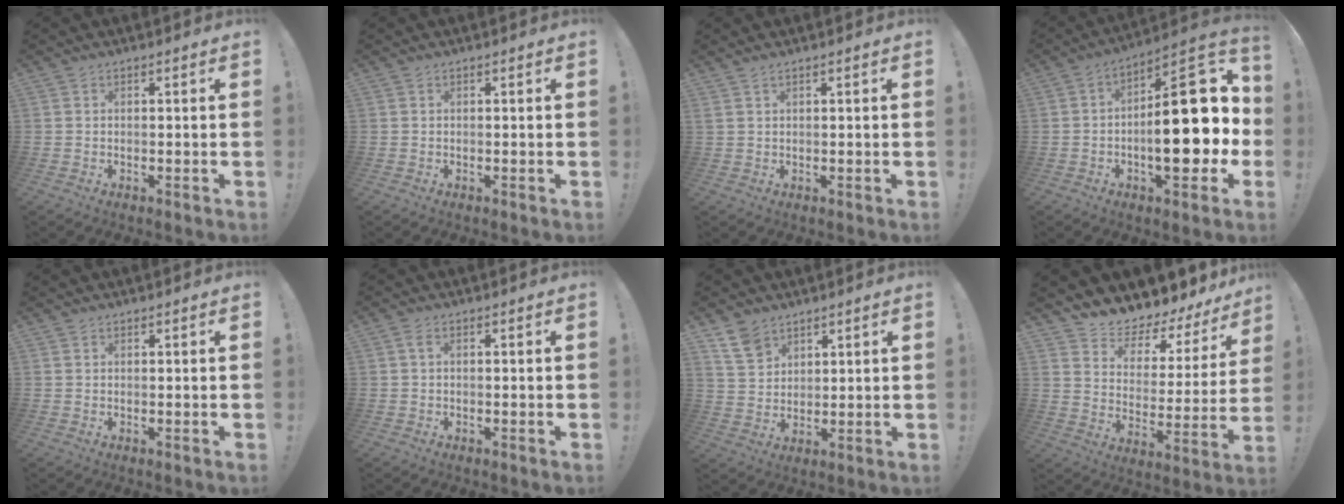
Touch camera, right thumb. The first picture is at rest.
{"total": 0.0}
{"total": 1.1, "force": [0.9, -0.2, 0.7], "torque": [-0.016, -0.001, 0.017]}
{"total": 25.4, "force": [-2.0, 11.3, 22.6], "torque": [-0.312, 0.018, -0.023]}
{"total": 0.6, "force": [0.6, 0.2, 0.1], "torque": [0.000, -0.001, 0.011]}
{"total": 1.4, "force": [0.3, 0.3, 1.4], "torque": [-0.032, 0.004, 0.005]}
{"total": 8.2, "force": [5.9, 5.1, 2.5], "torque": [-0.045, -0.033, 0.116]}
{"total": 6.4, "force": [5.7, 2.3, 1.9], "torque": [-0.028, -0.073, 0.091]}